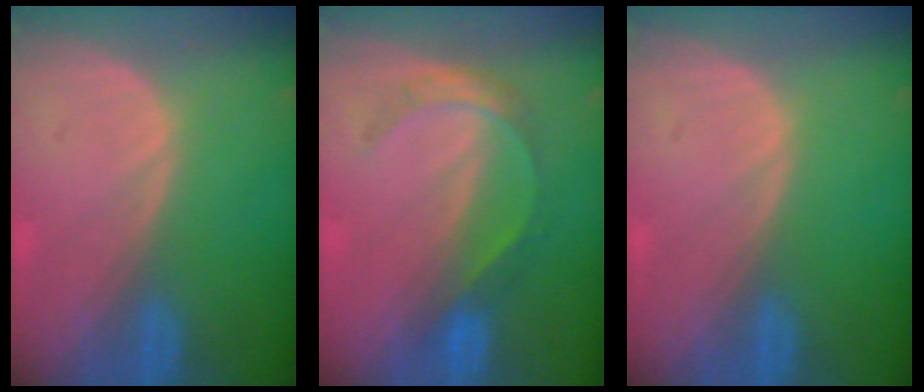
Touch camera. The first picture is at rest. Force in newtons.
{"total": 4.5, "press": 4.4, "slide": 0.7}
{"total": 0.0}